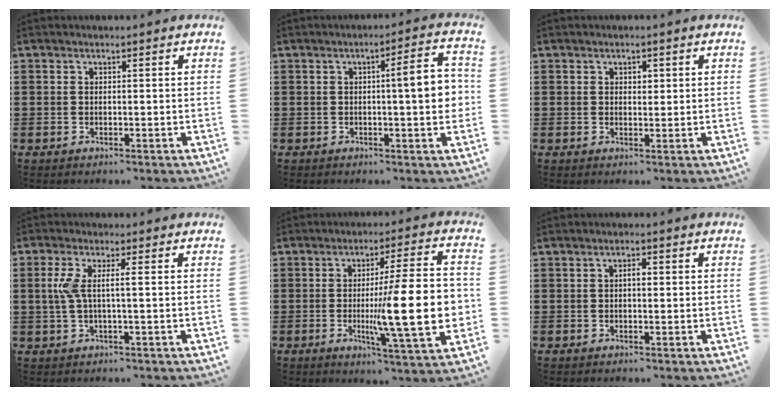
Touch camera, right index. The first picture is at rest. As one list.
[{"total": 7.3, "force": [0.3, 1.2, 7.2], "torque": [-0.102, -0.007, -0.001]}, {"total": 1.2, "force": [0.6, 0.8, 0.6], "torque": [-0.014, 0.007, 0.010]}, {"total": 4.3, "force": [0.1, 0.3, 4.3], "torque": [-0.104, -0.010, -0.009]}, {"total": 18.1, "force": [-1.9, 3.7, 17.6], "torque": [-0.269, -0.018, -0.029]}, {"total": 1.5, "force": [0.0, 0.5, 1.4], "torque": [-0.026, 0.002, -0.002]}]